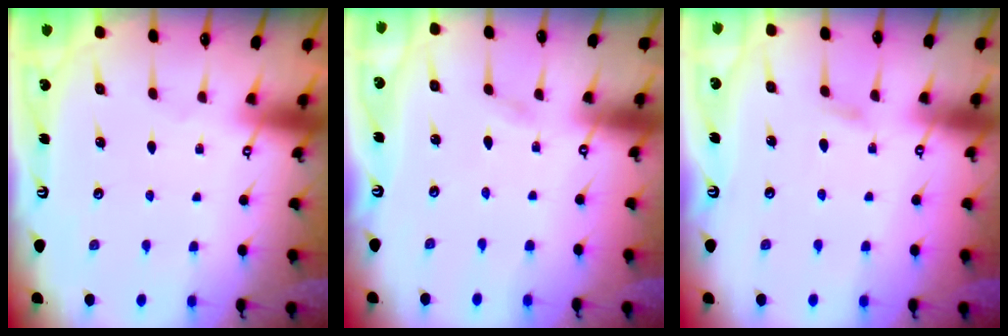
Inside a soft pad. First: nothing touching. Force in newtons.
{"total": 1.1, "press": 1.1, "slide": 0.1}
{"total": 4.3, "press": 4.2, "slide": 0.4}